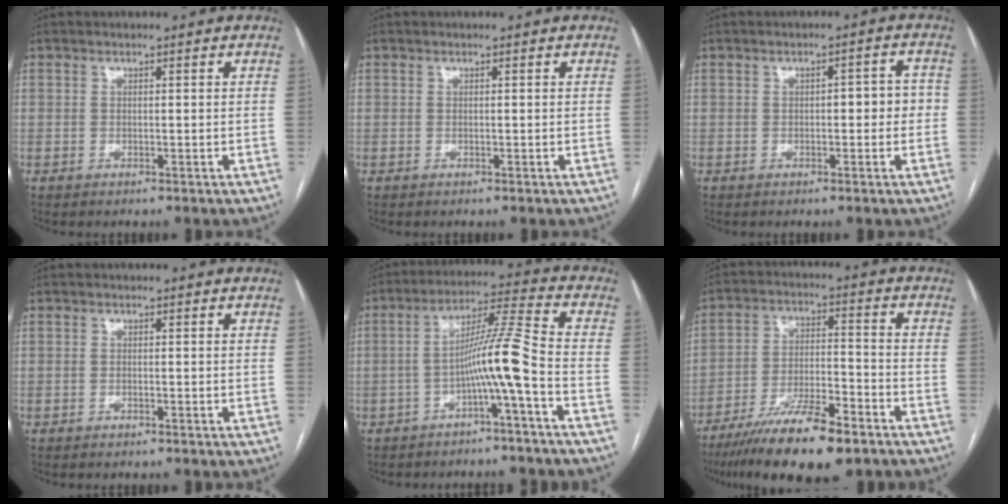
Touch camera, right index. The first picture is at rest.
{"total": 0.0}
{"total": 3.7, "force": [-0.1, 1.6, 3.4], "torque": [-0.042, 0.022, 0.000]}
{"total": 0.0}
{"total": 8.5, "force": [-3.1, -1.4, 7.8], "torque": [-0.135, 0.020, -0.055]}
{"total": 14.3, "force": [-10.0, 3.1, 9.7], "torque": [-0.175, -0.020, -0.175]}